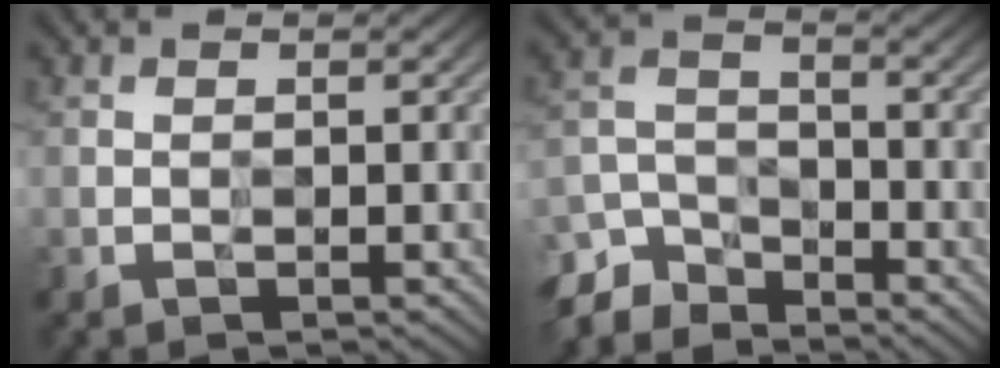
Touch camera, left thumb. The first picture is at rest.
{"total": 6.7, "force": [-5.3, 3.3, 2.4], "torque": [-0.056, -0.007, -0.116]}